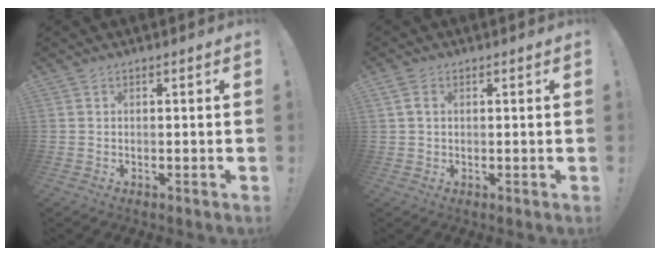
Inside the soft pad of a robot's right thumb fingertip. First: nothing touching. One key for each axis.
{"total": 2.8, "fx": 1.1, "fy": 1.6, "fz": 2.1, "tx": -0.034, "ty": 0.003, "tz": 0.020}